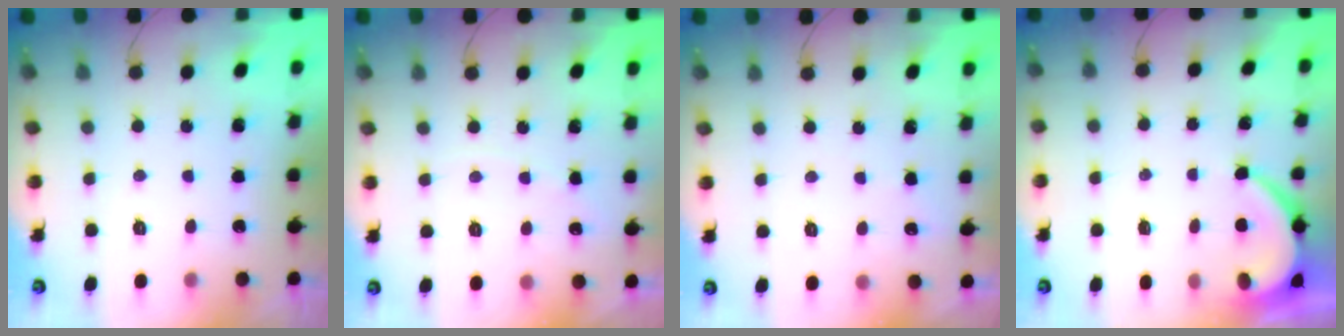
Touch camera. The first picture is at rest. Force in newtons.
{"total": 2.4, "press": 2.4, "slide": 0.4}
{"total": 2.7, "press": 2.6, "slide": 0.5}
{"total": 5.8, "press": 5.8, "slide": 0.6}